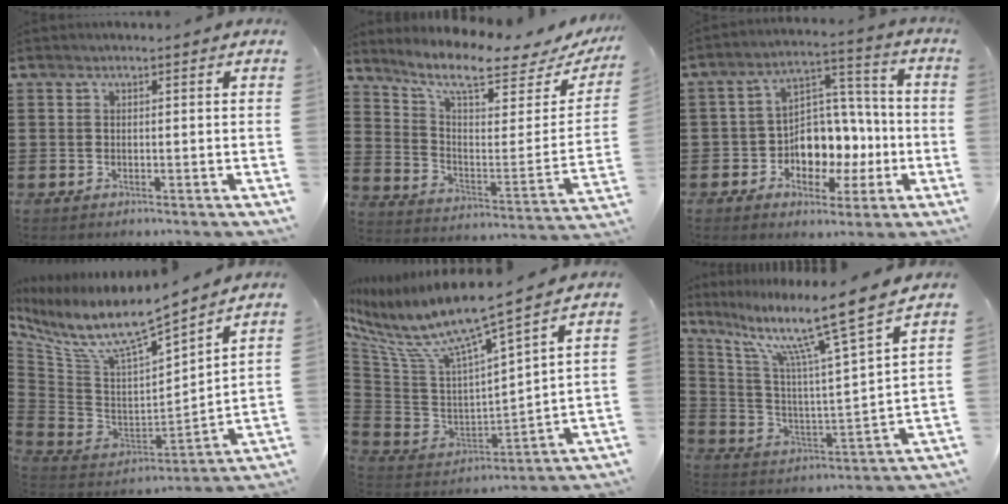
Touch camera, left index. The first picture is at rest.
{"total": 8.0, "force": [6.5, 1.3, 4.6], "torque": [-0.105, -0.046, 0.104]}
{"total": 8.4, "force": [-1.3, 7.1, 4.2], "torque": [-0.076, 0.008, -0.018]}
{"total": 9.3, "force": [7.4, 1.4, 5.4], "torque": [-0.139, -0.065, 0.125]}
{"total": 9.7, "force": [6.8, 0.9, 6.8], "torque": [-0.162, -0.058, 0.108]}
{"total": 12.5, "force": [8.8, 0.3, 8.9], "torque": [-0.193, -0.056, 0.132]}